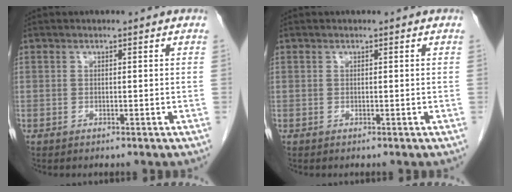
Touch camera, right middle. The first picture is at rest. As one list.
[{"total": 0.0}]